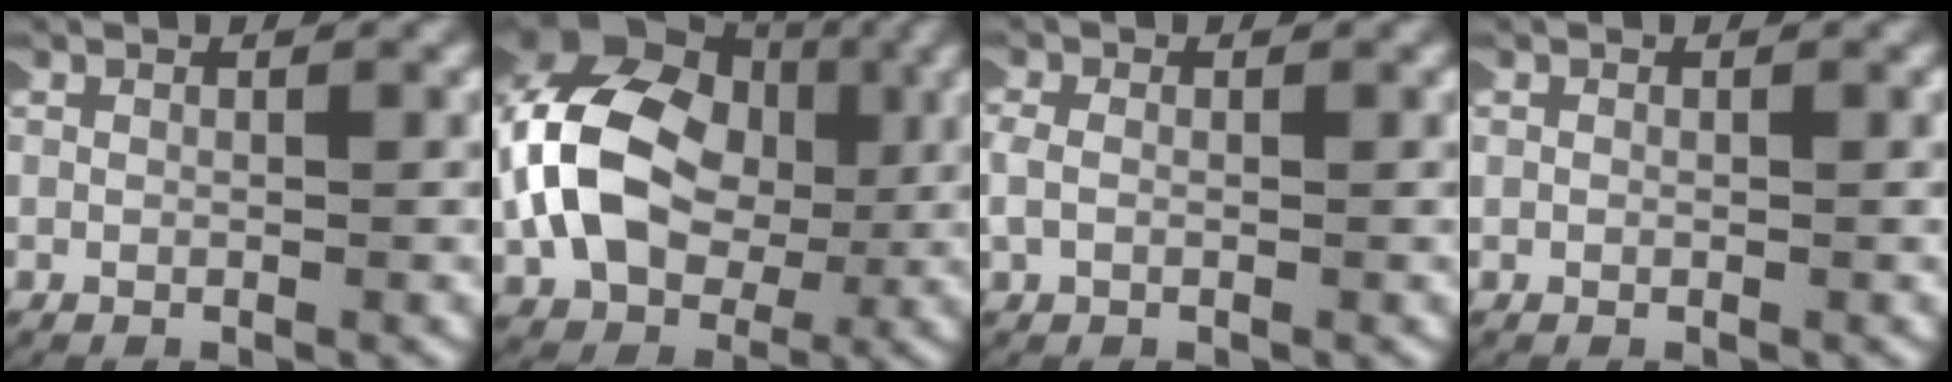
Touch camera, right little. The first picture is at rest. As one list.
[{"total": 12.2, "force": [1.7, 9.1, 7.9], "torque": [-0.188, -0.006, 0.030]}, {"total": 1.7, "force": [0.1, 1.3, 1.1], "torque": [-0.037, -0.003, 0.003]}, {"total": 0.0}]